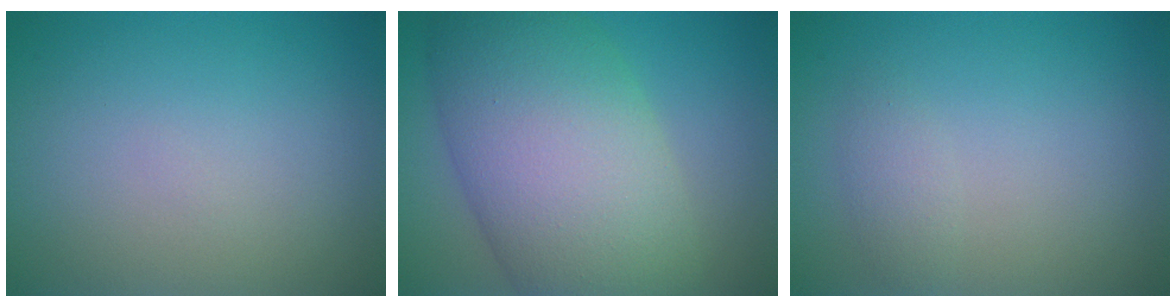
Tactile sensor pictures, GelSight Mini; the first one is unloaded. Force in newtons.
{"total": 12.6, "press": 12.6, "slide": 0.5}
{"total": 1.2, "press": 1.2, "slide": 0.0}